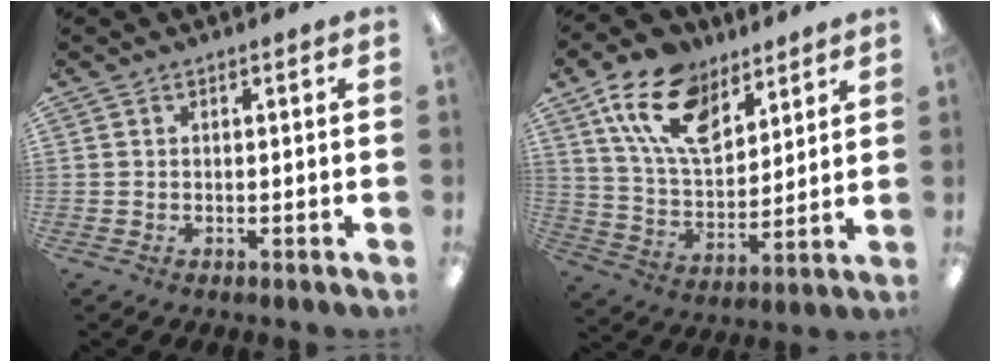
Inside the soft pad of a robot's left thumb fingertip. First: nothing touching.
{"total": 16.5, "force": [9.5, 9.6, 9.5], "torque": [-0.182, -0.028, 0.178]}